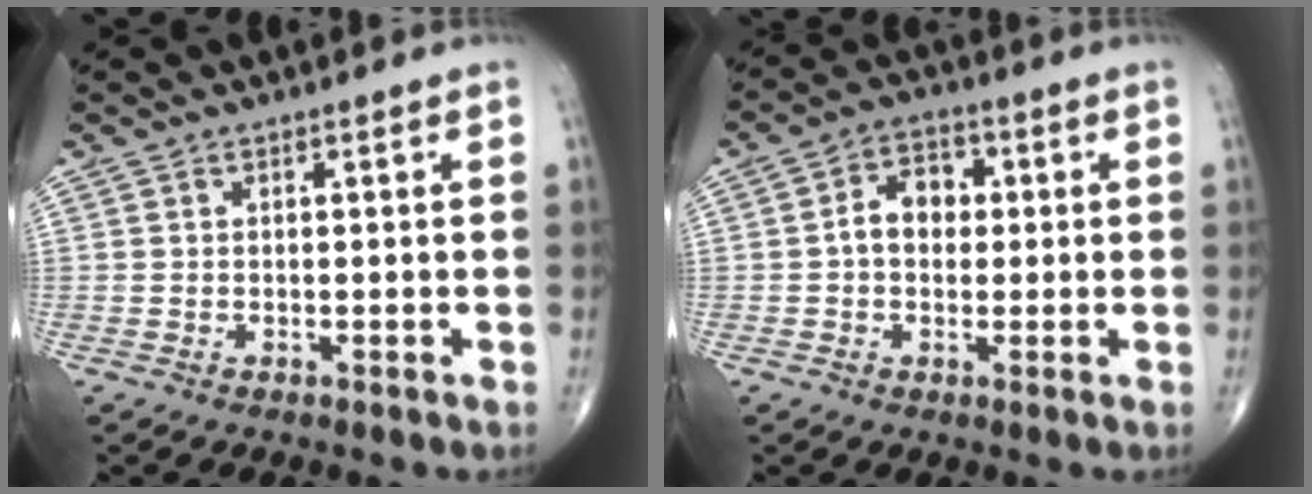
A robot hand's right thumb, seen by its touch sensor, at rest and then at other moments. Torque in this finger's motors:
{"motor_torque": [-0.38, 0.15, 0.88, 0.23, 0.05]}